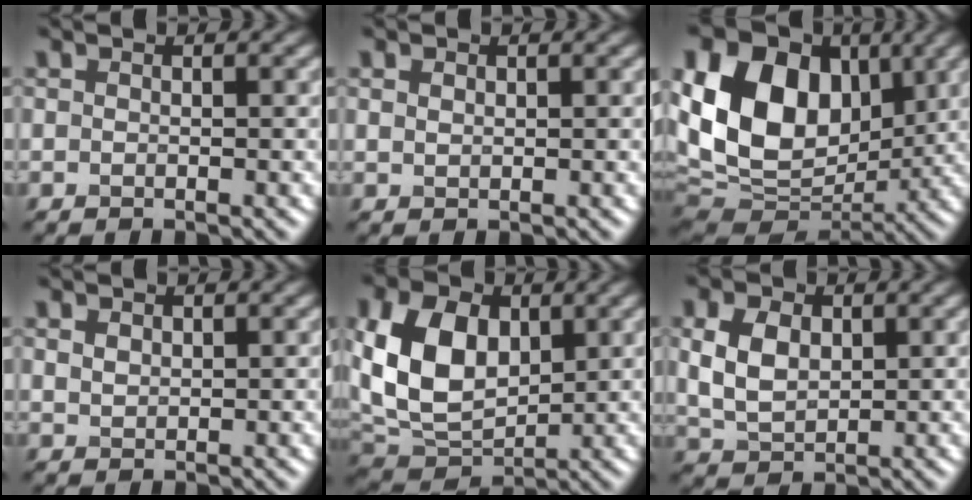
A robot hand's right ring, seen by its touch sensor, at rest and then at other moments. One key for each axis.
{"total": 0.7, "fx": 0.4, "fy": 0.5, "fz": 0.4, "tx": -0.009, "ty": -0.001, "tz": 0.009}
{"total": 15.9, "fx": 2.9, "fy": 11.5, "fz": 10.6, "tx": -0.213, "ty": 0.020, "tz": 0.047}
{"total": 1.1, "fx": 0.5, "fy": 0.8, "fz": 0.5, "tx": -0.012, "ty": -0.001, "tz": 0.012}
{"total": 10.0, "fx": 1.7, "fy": 6.9, "fz": 7.0, "tx": -0.162, "ty": 0.001, "tz": 0.027}
{"total": 4.6, "fx": 0.9, "fy": 3.2, "fz": 3.2, "tx": -0.074, "ty": 0.003, "tz": 0.018}